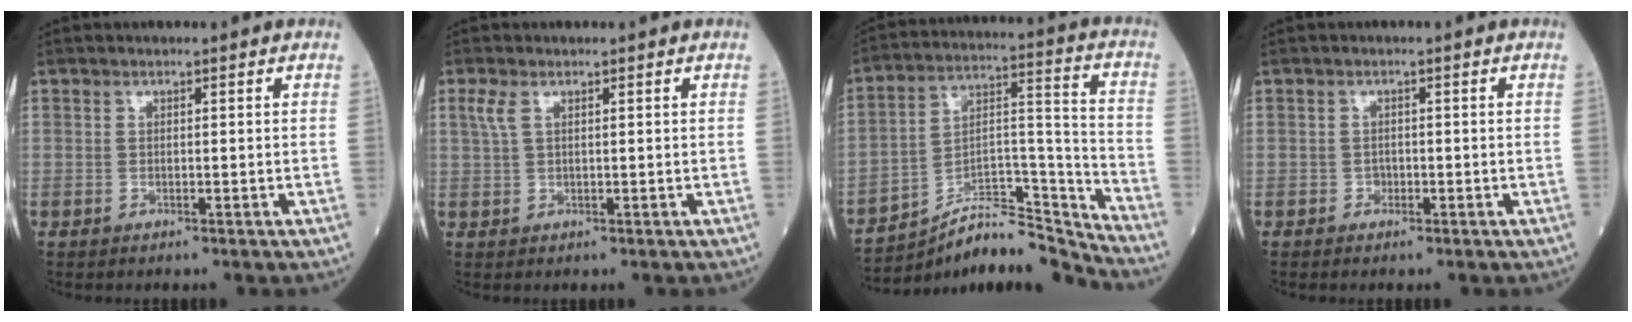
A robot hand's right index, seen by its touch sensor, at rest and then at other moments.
{"total": 2.1, "force": [1.0, 0.8, 1.7], "torque": [-0.051, 0.012, 0.028]}
{"total": 14.9, "force": [-14.2, 1.4, 4.2], "torque": [-0.054, 0.061, -0.241]}
{"total": 0.8, "force": [-0.4, 0.7, 0.2], "torque": [-0.003, 0.004, -0.007]}